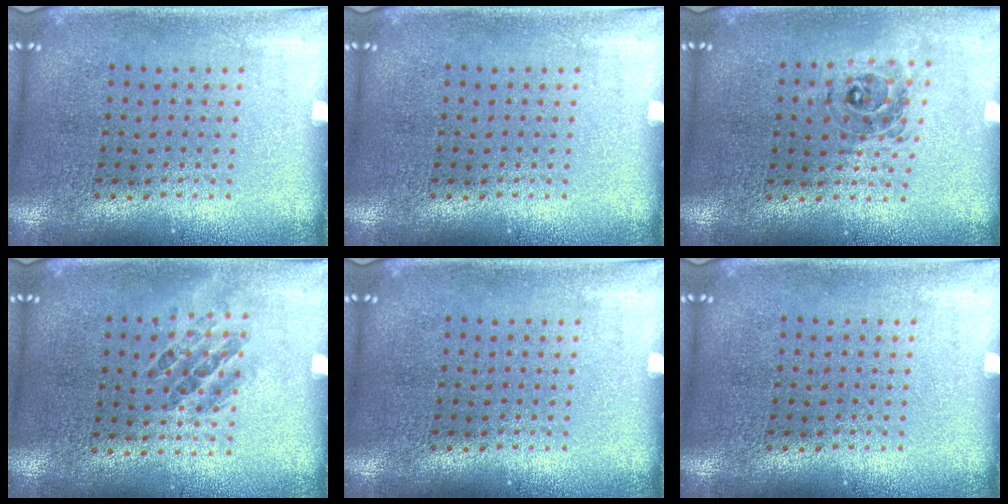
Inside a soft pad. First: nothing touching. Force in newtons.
{"total": 0.0}
{"total": 0.8, "press": 0.8, "slide": 0.1}
{"total": 0.9, "press": 0.7, "slide": 0.5}
{"total": 0.0}
{"total": 0.0}